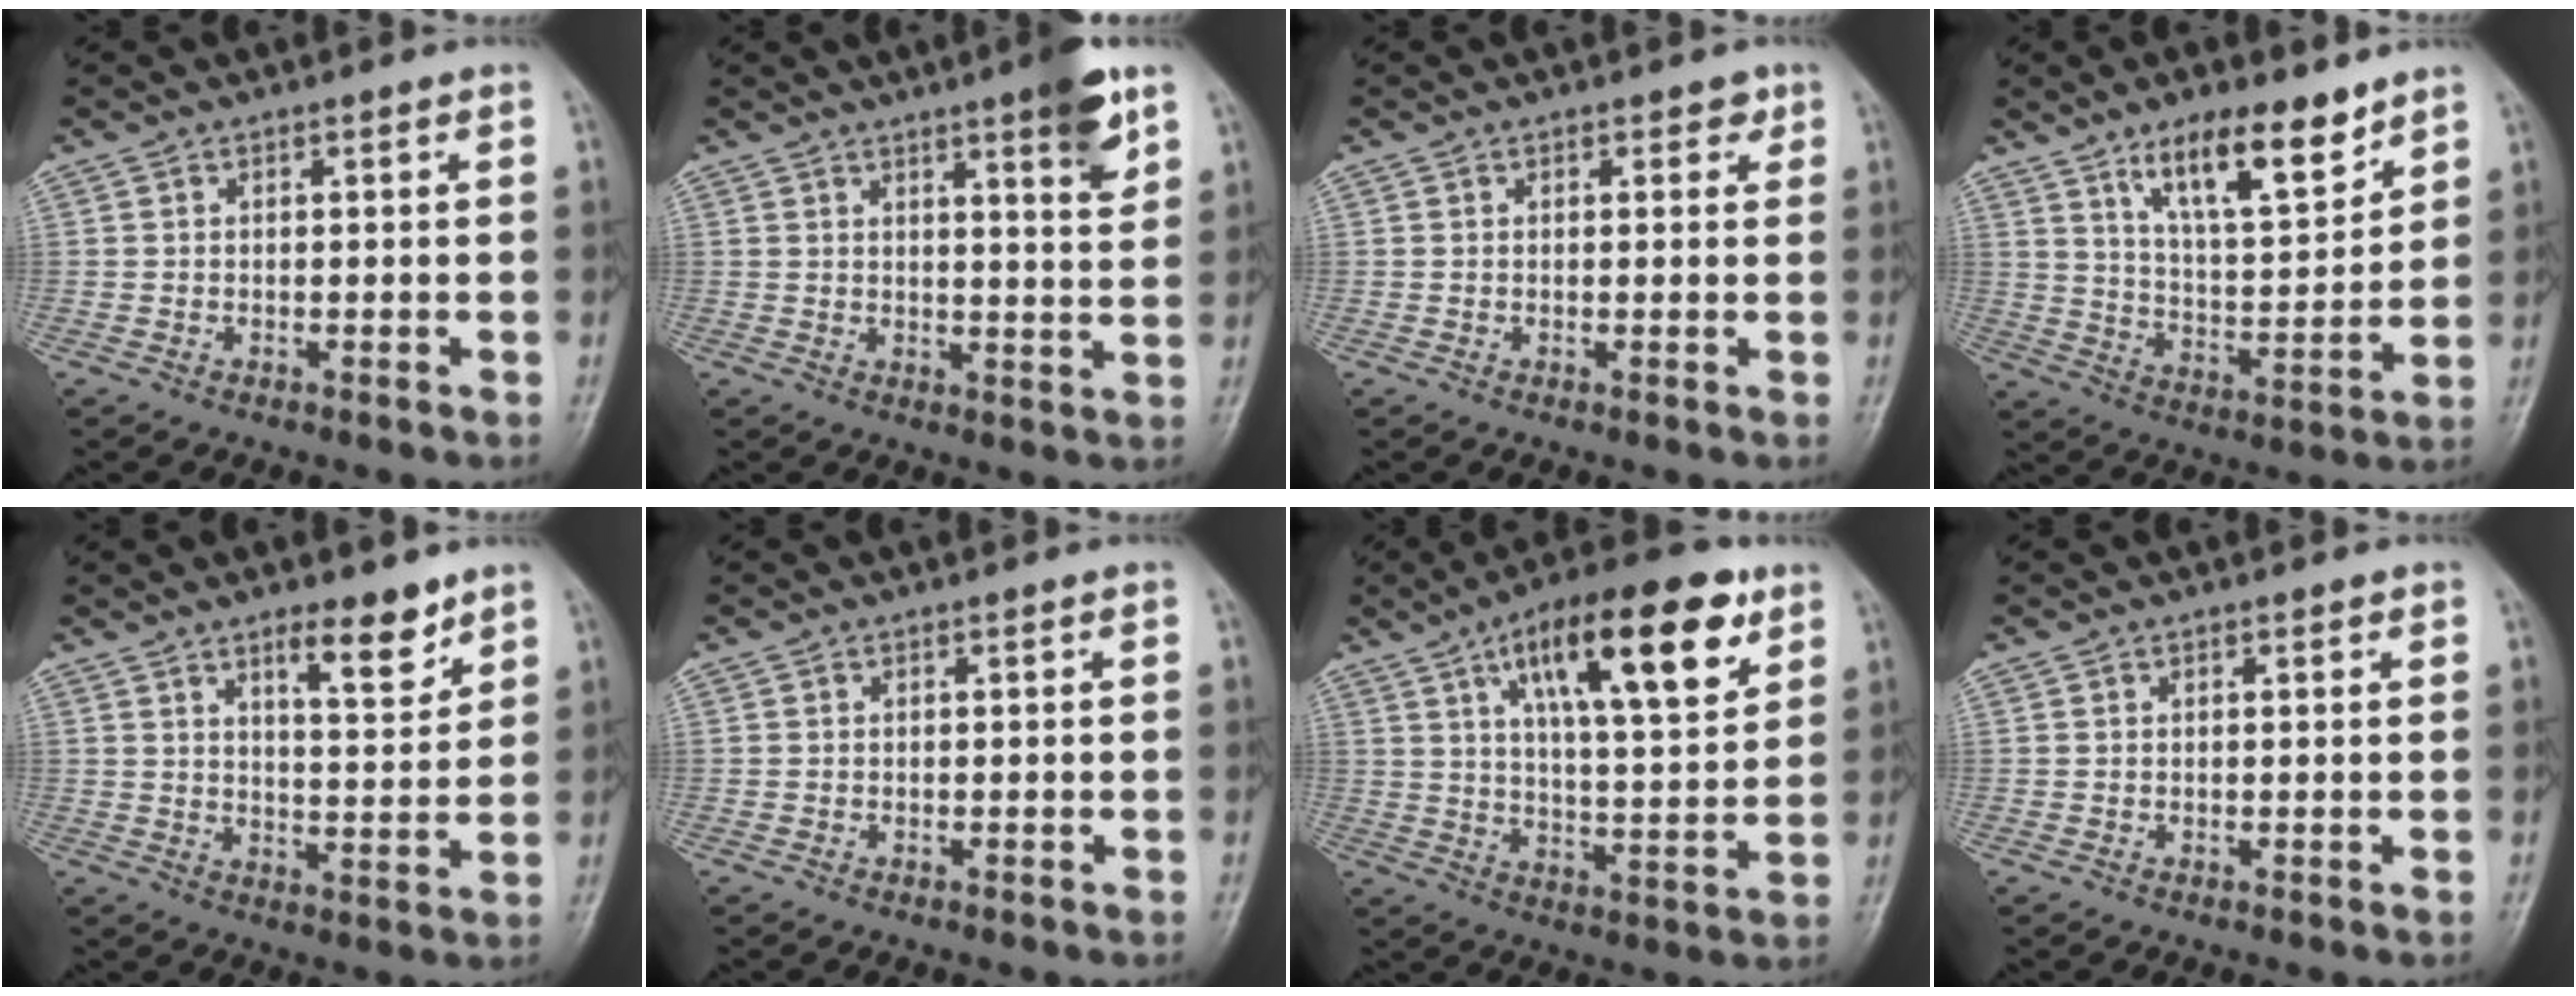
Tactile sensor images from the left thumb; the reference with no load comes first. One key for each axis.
{"total": 8.0, "fx": 4.7, "fy": 1.2, "fz": 6.4, "tx": -0.081, "ty": -0.026, "tz": 0.062}
{"total": 1.8, "fx": 1.0, "fy": 1.1, "fz": 1.1, "tx": 0.001, "ty": -0.002, "tz": 0.010}
{"total": 13.6, "fx": 8.9, "fy": 4.4, "fz": 9.2, "tx": -0.129, "ty": -0.056, "tz": 0.158}
{"total": 8.2, "fx": 5.6, "fy": 2.5, "fz": 5.5, "tx": -0.065, "ty": -0.041, "tz": 0.088}
{"total": 0.0}
{"total": 19.9, "fx": 9.7, "fy": 6.7, "fz": 16.1, "tx": -0.221, "ty": -0.026, "tz": 0.153}
{"total": 0.9, "fx": 0.5, "fy": 0.3, "fz": 0.6, "tx": -0.007, "ty": 0.000, "tz": 0.006}